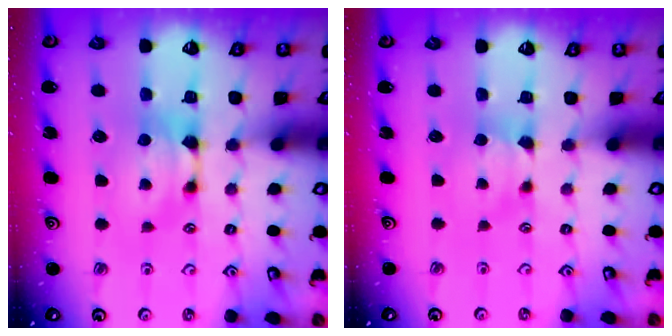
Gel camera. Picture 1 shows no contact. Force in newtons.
{"total": 1.4, "press": 1.4, "slide": 0.3}